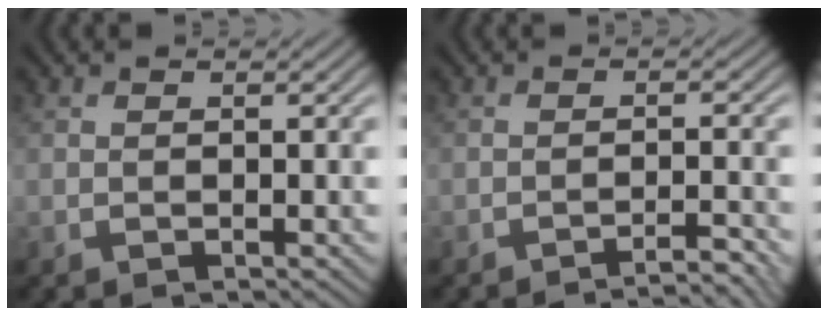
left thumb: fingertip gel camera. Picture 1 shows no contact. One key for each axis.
{"total": 3.6, "fx": -2.9, "fy": 0.3, "fz": 2.2, "tx": -0.027, "ty": 0.016, "tz": -0.054}